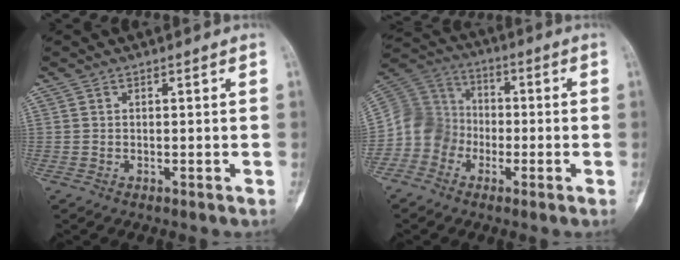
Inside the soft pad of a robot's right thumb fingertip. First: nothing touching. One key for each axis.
{"total": 10.6, "fx": -4.1, "fy": 9.4, "fz": 2.6, "tx": -0.023, "ty": 0.059, "tz": -0.085}